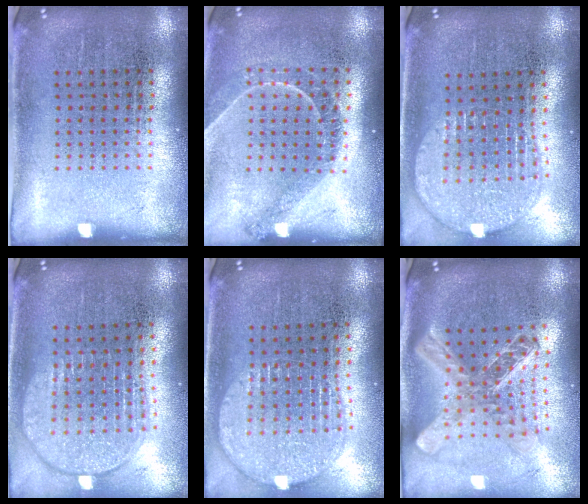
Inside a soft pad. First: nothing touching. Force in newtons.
{"total": 1.2, "press": 1.2, "slide": 0.3}
{"total": 1.8, "press": 1.5, "slide": 1.0}
{"total": 1.9, "press": 1.6, "slide": 1.0}
{"total": 1.8, "press": 1.5, "slide": 1.0}
{"total": 2.6, "press": 1.9, "slide": 1.7}